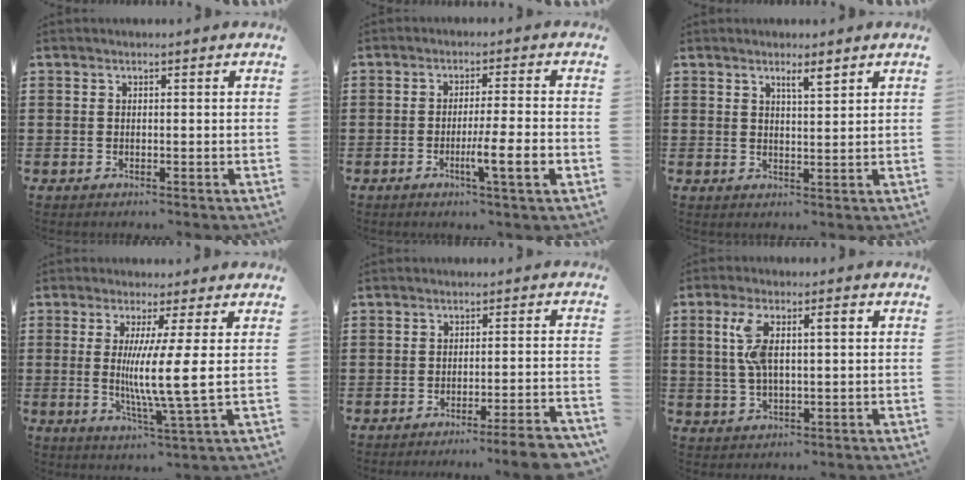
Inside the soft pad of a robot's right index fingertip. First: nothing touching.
{"total": 6.4, "force": [-2.1, -0.2, 6.0], "torque": [-0.096, -0.012, -0.035]}
{"total": 2.6, "force": [1.8, 0.4, 1.8], "torque": [-0.022, -0.004, 0.027]}
{"total": 8.5, "force": [0.6, -0.6, 8.5], "torque": [-0.157, -0.012, 0.006]}
{"total": 4.6, "force": [-3.8, -0.6, 2.5], "torque": [-0.040, -0.014, -0.072]}
{"total": 7.2, "force": [1.7, 2.4, 6.5], "torque": [-0.144, 0.006, 0.023]}